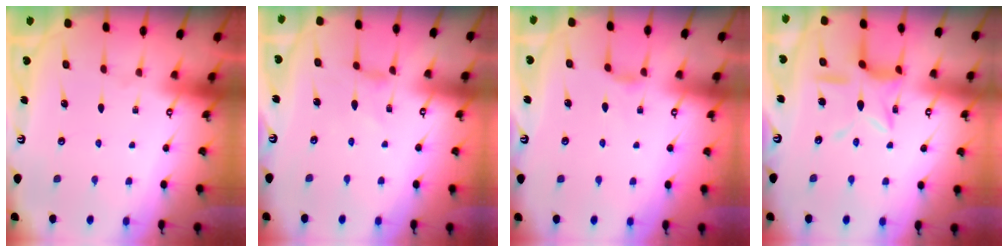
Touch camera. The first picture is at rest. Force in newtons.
{"total": 0.0}
{"total": 2.2, "press": 2.2, "slide": 0.4}
{"total": 11.0, "press": 11.0, "slide": 0.8}